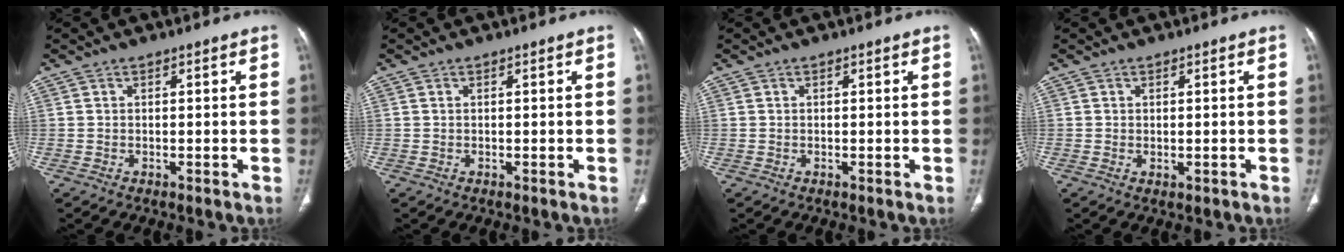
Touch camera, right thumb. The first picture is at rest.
{"total": 0.0}
{"total": 0.0}
{"total": 0.9, "force": [-0.1, 0.5, 0.7], "torque": [-0.013, -0.002, 0.002]}